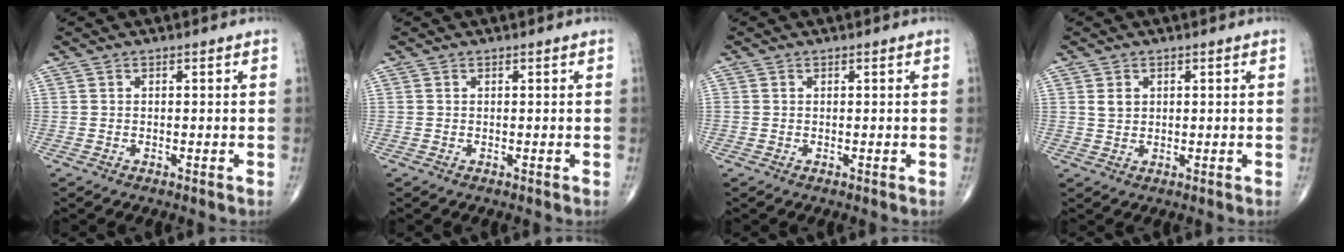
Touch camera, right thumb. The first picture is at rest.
{"total": 0.0}
{"total": 0.0}
{"total": 2.1, "force": [0.8, 1.6, 1.1], "torque": [-0.014, -0.004, 0.019]}